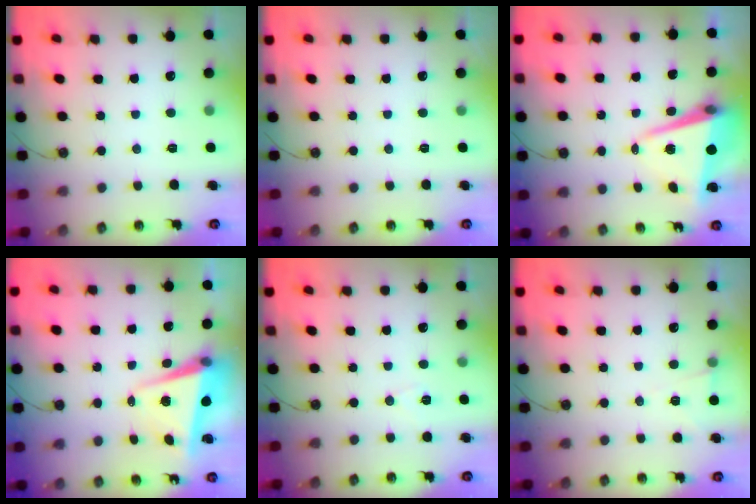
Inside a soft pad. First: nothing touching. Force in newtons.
{"total": 0.0}
{"total": 8.2, "press": 8.0, "slide": 1.9}
{"total": 6.1, "press": 6.0, "slide": 1.1}
{"total": 5.3, "press": 3.8, "slide": 3.7}
{"total": 5.3, "press": 3.1, "slide": 4.3}